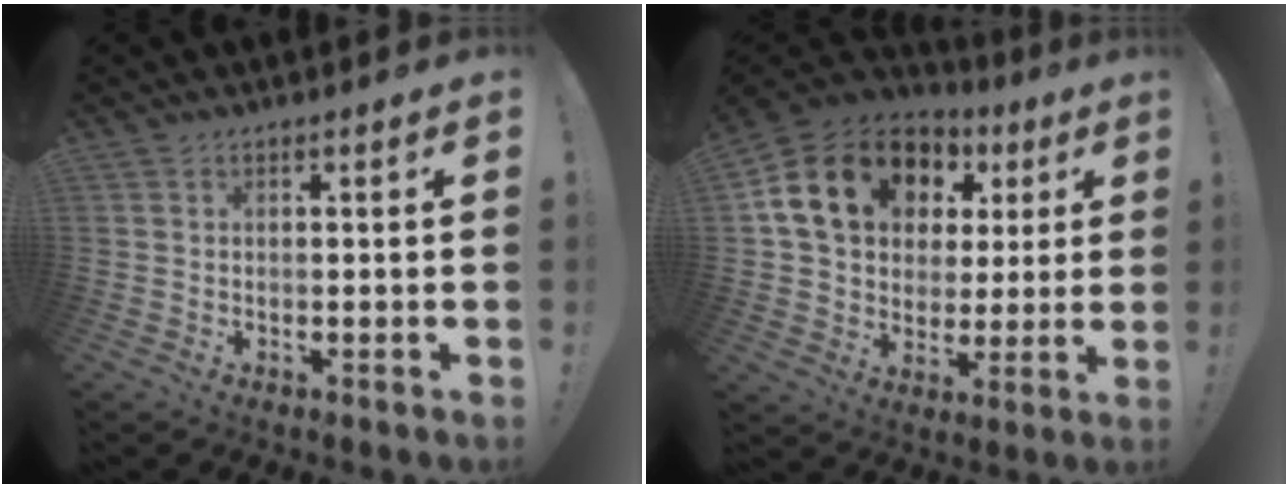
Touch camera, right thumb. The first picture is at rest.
{"total": 20.3, "force": [7.8, 14.7, 11.6], "torque": [-0.196, -0.019, 0.161]}